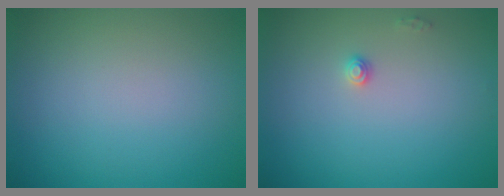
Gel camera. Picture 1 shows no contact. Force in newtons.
{"total": 0.9, "press": 0.9, "slide": 0.1}